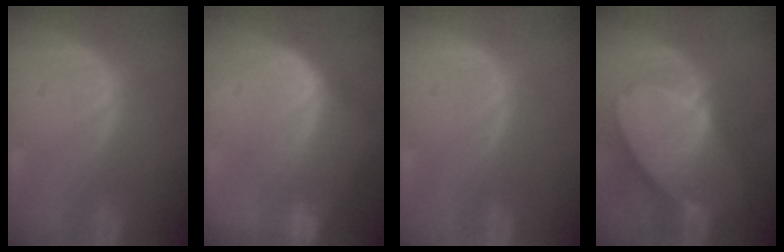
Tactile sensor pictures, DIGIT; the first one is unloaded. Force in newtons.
{"total": 8.0, "press": 7.0, "slide": 3.8}
{"total": 0.0}
{"total": 10.3, "press": 8.9, "slide": 5.2}